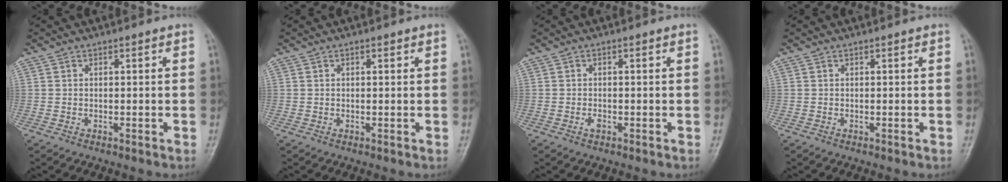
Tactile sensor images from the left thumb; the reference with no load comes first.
{"total": 0.6, "force": [0.3, 0.3, 0.5], "torque": [-0.006, 0.000, 0.004]}
{"total": 1.2, "force": [-0.5, 0.6, 0.8], "torque": [-0.012, 0.003, -0.008]}
{"total": 0.0}